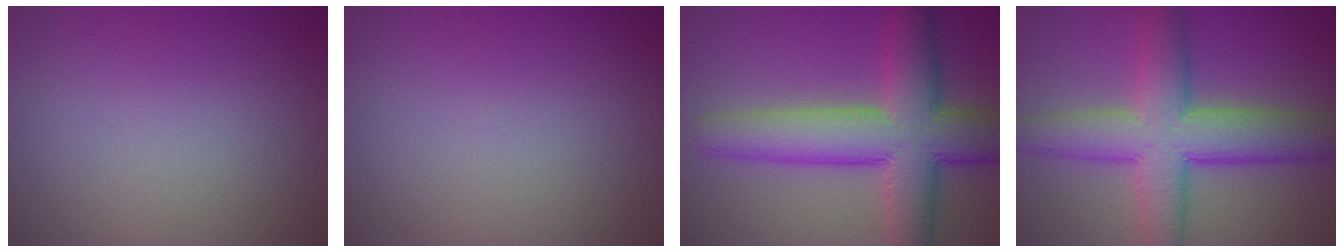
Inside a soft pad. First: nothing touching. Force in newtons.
{"total": 0.0}
{"total": 9.8, "press": 9.8, "slide": 0.3}
{"total": 8.7, "press": 8.7, "slide": 0.4}